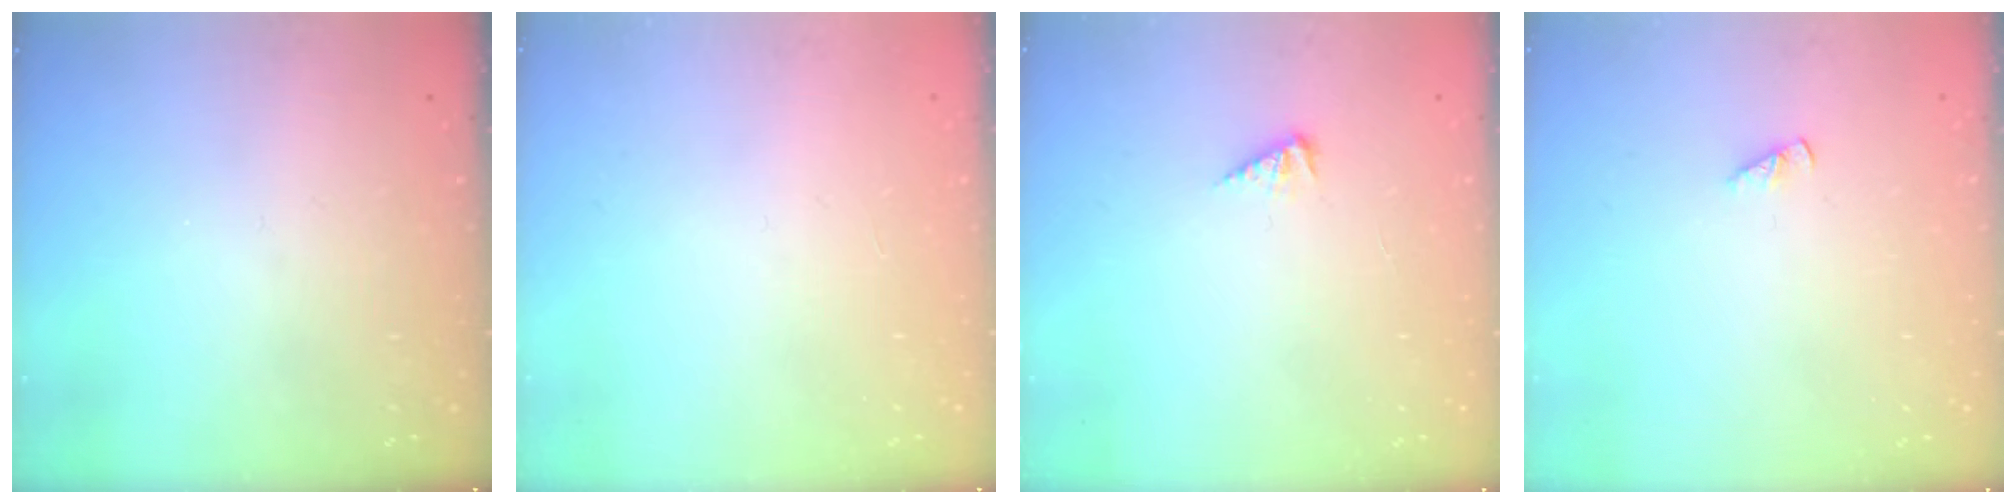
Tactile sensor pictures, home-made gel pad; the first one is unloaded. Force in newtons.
{"total": 0.0}
{"total": 2.6, "press": 2.6, "slide": 0.5}
{"total": 1.3, "press": 1.3, "slide": 0.2}